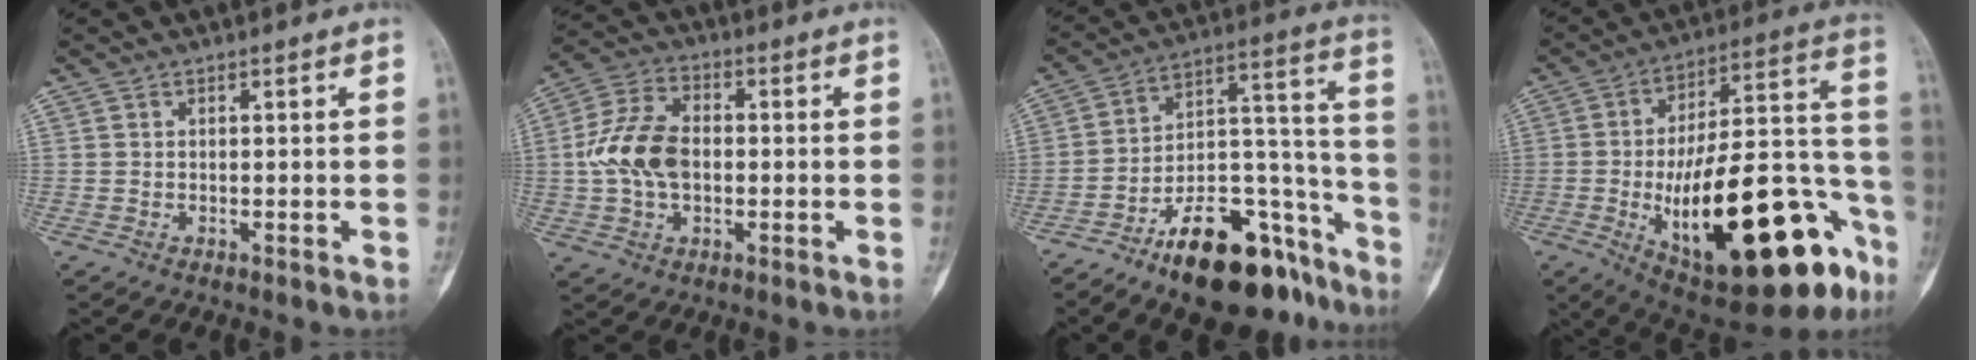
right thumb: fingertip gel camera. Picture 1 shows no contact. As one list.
[{"total": 11.4, "force": [-0.3, 7.5, 8.7], "torque": [-0.164, 0.022, -0.011]}, {"total": 22.3, "force": [-15.1, 9.5, 13.4], "torque": [-0.143, 0.120, -0.240]}, {"total": 32.6, "force": [-13.1, 11.7, 27.4], "torque": [-0.359, 0.059, -0.180]}]